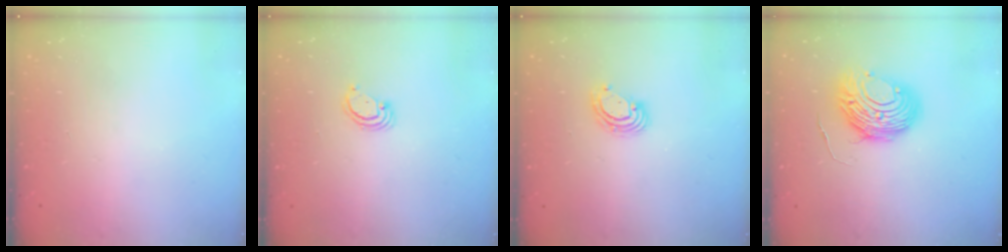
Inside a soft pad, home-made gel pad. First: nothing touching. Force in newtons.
{"total": 2.4, "press": 2.4, "slide": 0.2}
{"total": 4.4, "press": 4.4, "slide": 0.4}
{"total": 10.9, "press": 10.8, "slide": 1.1}